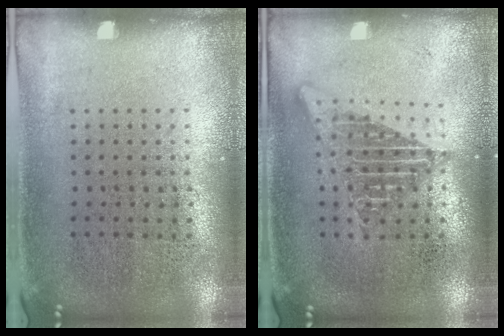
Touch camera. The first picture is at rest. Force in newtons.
{"total": 2.0, "press": 2.0, "slide": 0.2}